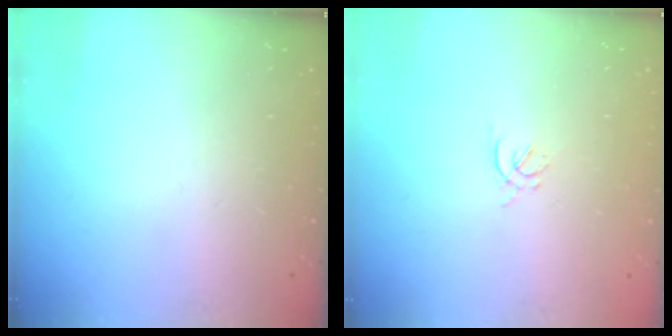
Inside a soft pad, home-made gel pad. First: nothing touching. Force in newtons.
{"total": 1.7, "press": 1.6, "slide": 0.6}